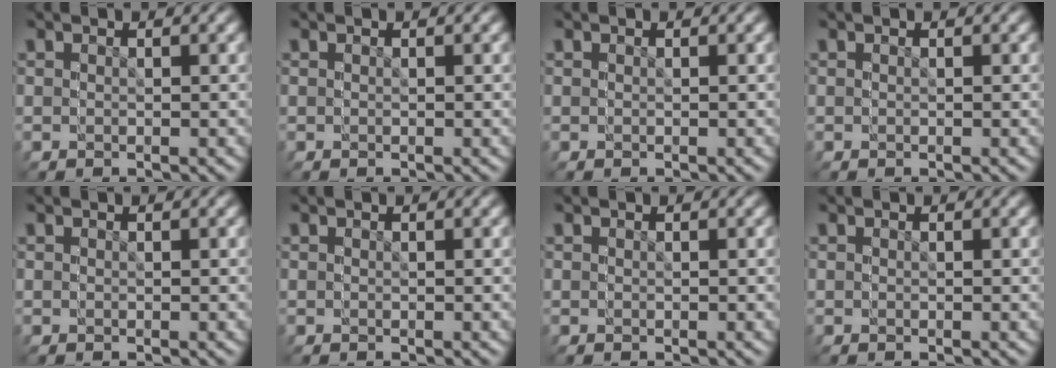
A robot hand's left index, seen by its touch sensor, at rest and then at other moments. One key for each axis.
{"total": 0.0}
{"total": 0.0}
{"total": 0.0}
{"total": 0.0}
{"total": 0.0}
{"total": 0.0}
{"total": 0.0}